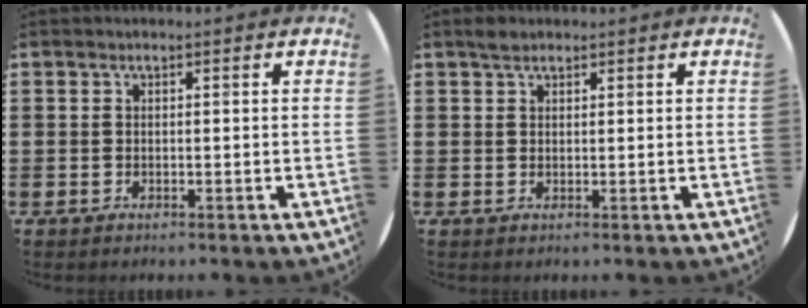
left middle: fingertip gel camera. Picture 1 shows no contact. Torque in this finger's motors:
{"motor_torque": [0.34, -0.30, 0.02, 0.02]}